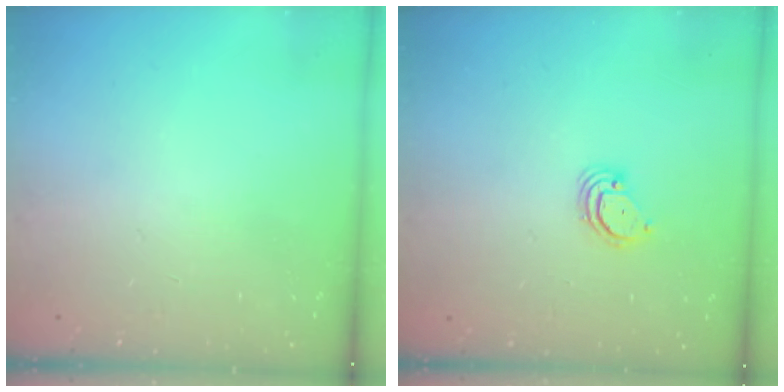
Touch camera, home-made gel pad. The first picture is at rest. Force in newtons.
{"total": 3.0, "press": 3.0, "slide": 0.2}